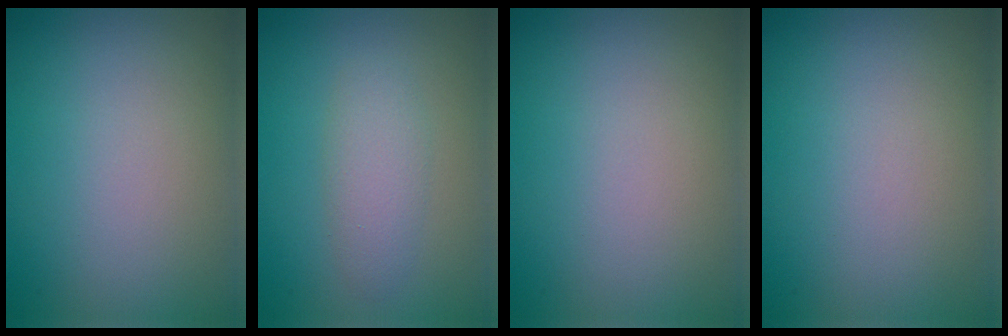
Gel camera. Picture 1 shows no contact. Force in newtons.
{"total": 2.4, "press": 2.4, "slide": 0.0}
{"total": 0.0}
{"total": 0.0}